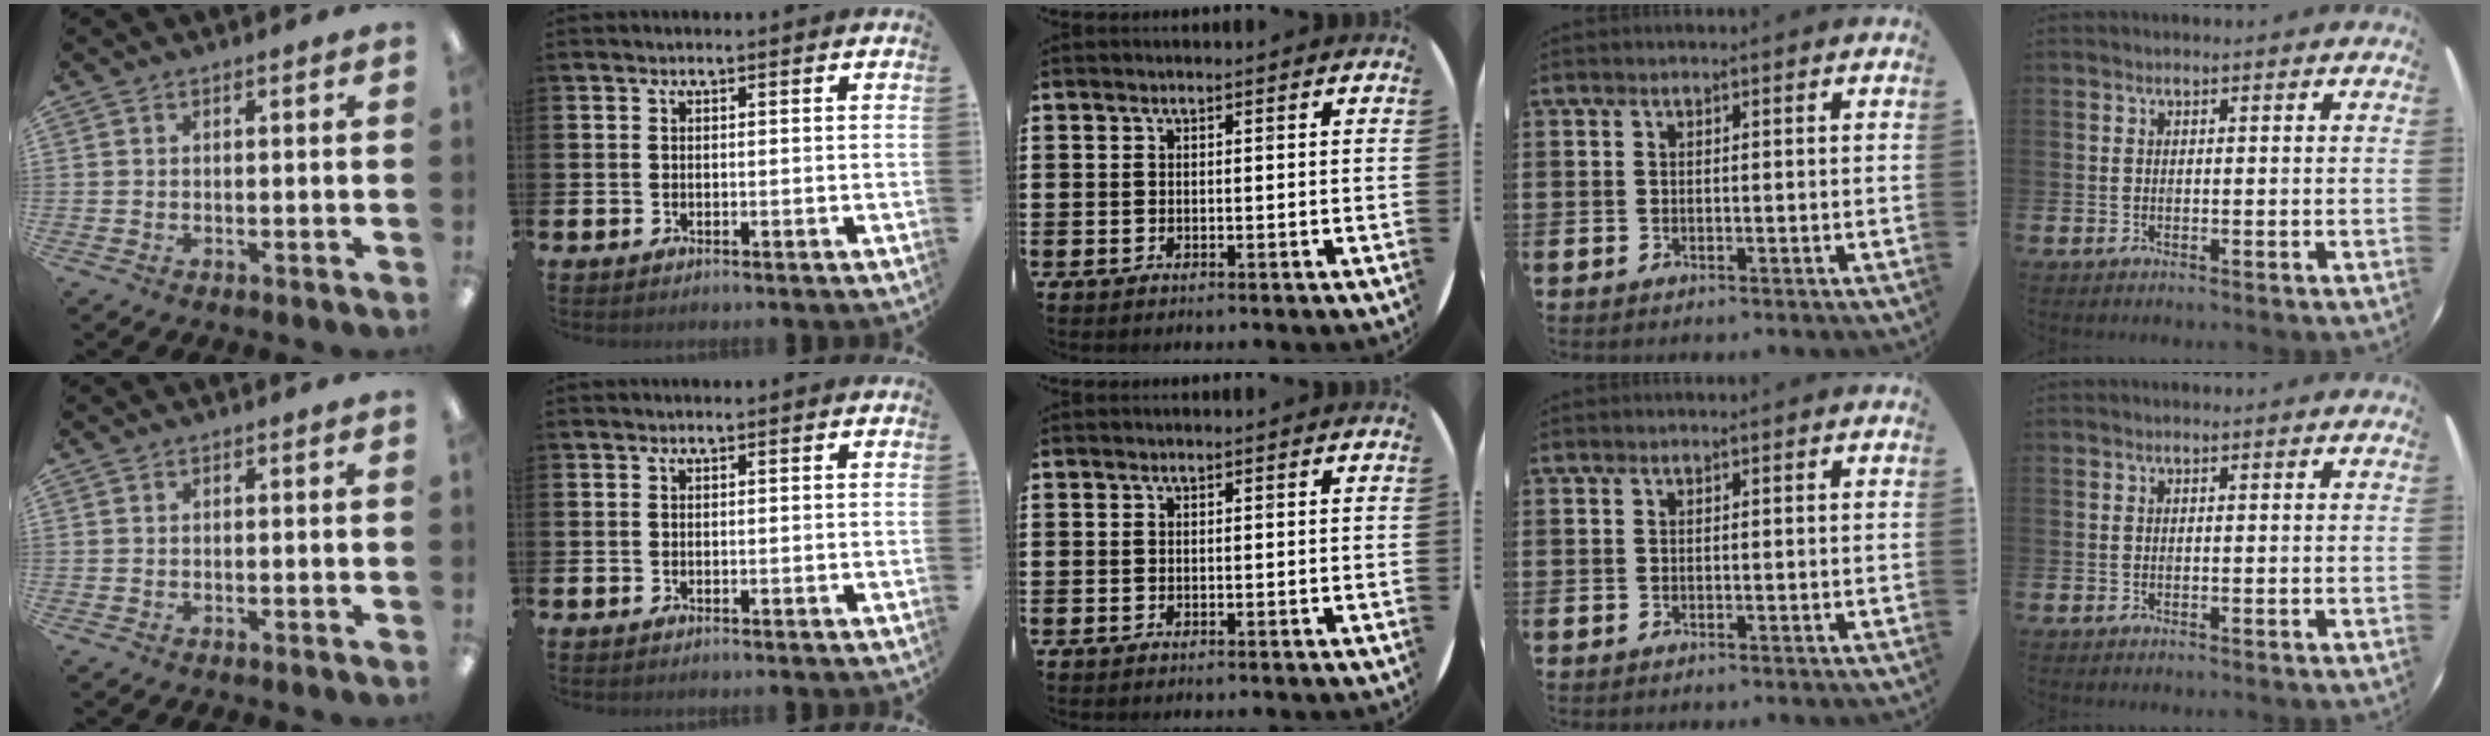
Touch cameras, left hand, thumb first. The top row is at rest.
{}